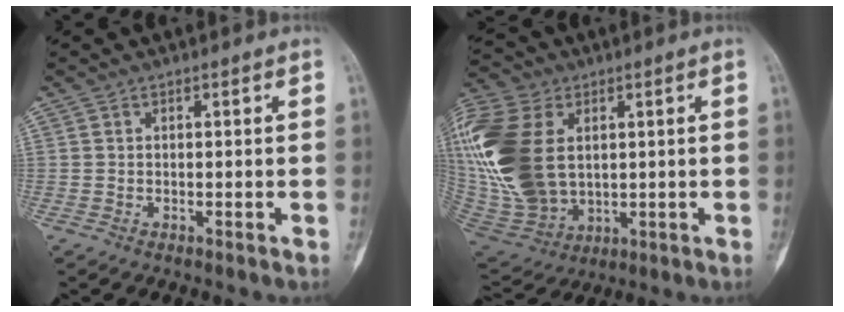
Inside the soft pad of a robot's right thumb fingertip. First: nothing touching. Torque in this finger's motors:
{"motor_torque": [-1.27, 2.58, 2.36, 0.42, 0.84]}